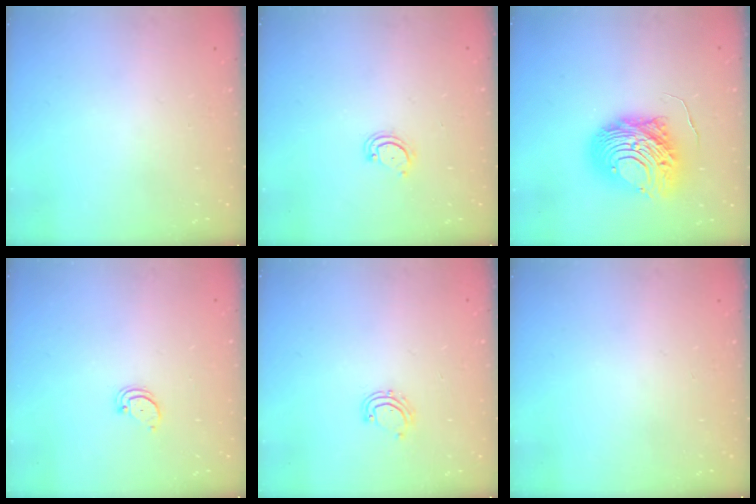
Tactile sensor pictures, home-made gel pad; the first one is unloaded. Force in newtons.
{"total": 4.1, "press": 4.0, "slide": 0.4}
{"total": 14.1, "press": 14.0, "slide": 1.3}
{"total": 1.5, "press": 1.5, "slide": 0.2}
{"total": 5.6, "press": 5.4, "slide": 1.5}
{"total": 0.0}